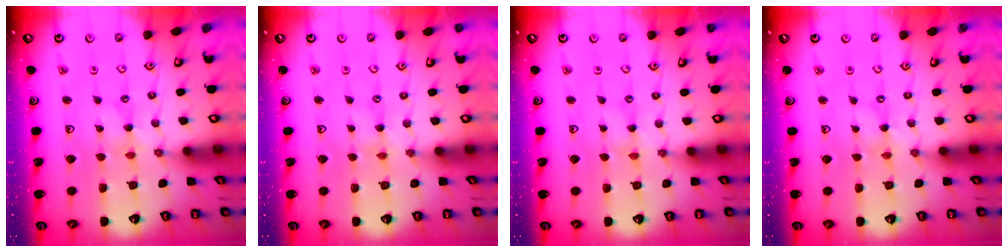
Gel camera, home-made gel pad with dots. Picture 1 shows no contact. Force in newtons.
{"total": 0.7, "press": 0.6, "slide": 0.3}
{"total": 0.0}
{"total": 0.0}